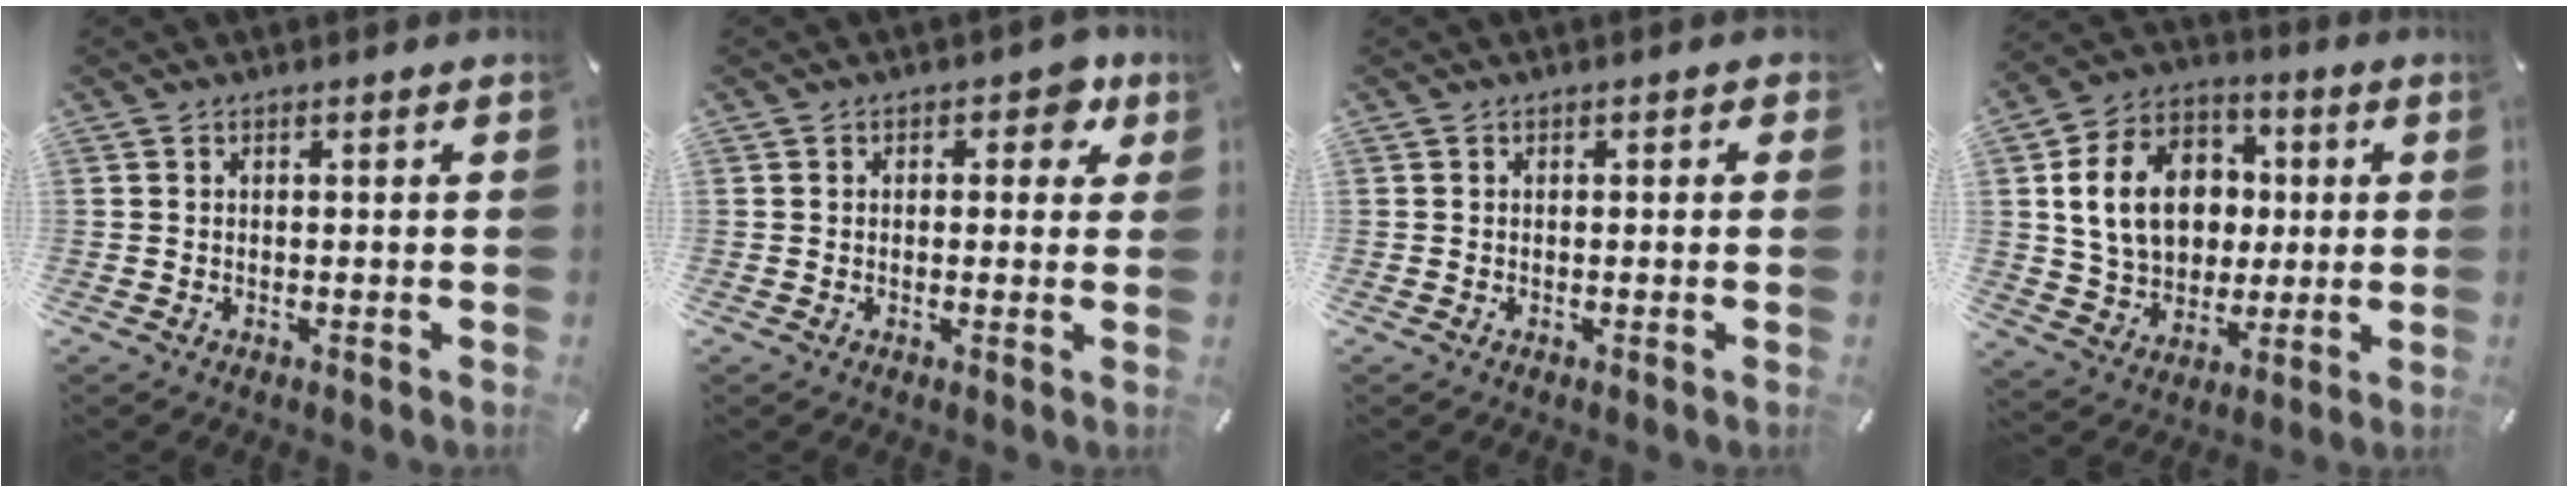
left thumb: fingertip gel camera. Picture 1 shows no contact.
{"total": 5.3, "force": [2.1, 3.2, 3.6], "torque": [-0.031, -0.003, 0.026]}
{"total": 0.6, "force": [-0.1, 0.4, 0.3], "torque": [-0.005, 0.003, -0.004]}
{"total": 16.4, "force": [1.7, 13.5, 9.1], "torque": [-0.178, 0.009, 0.035]}